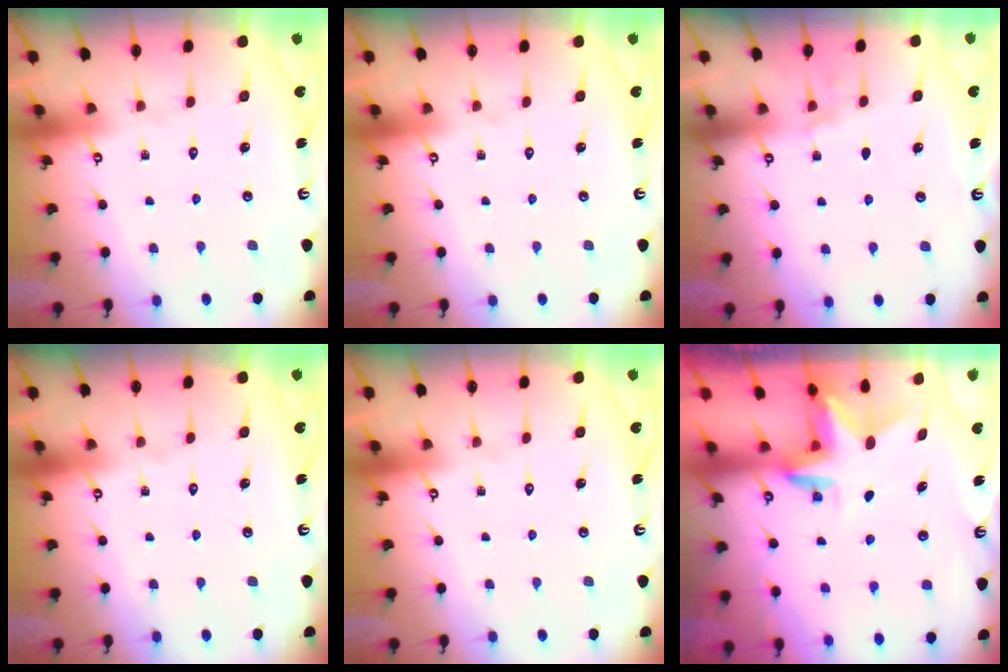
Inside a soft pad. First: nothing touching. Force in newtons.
{"total": 0.0}
{"total": 3.4, "press": 2.6, "slide": 2.2}
{"total": 0.0}
{"total": 0.0}
{"total": 2.9, "press": 2.9, "slide": 0.3}